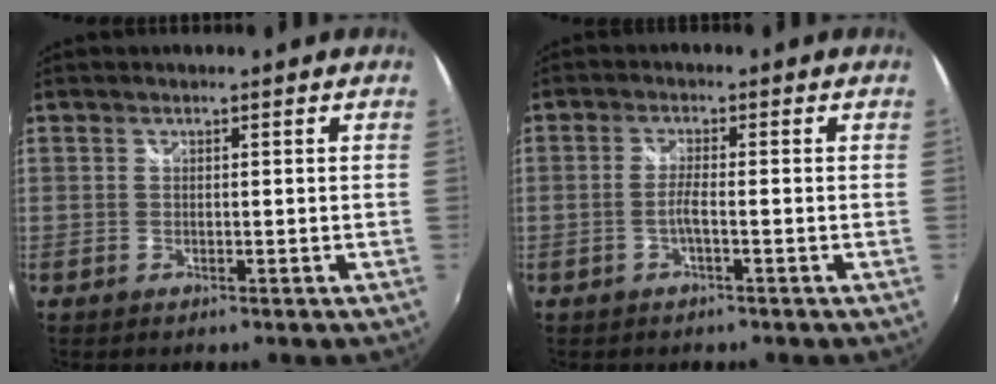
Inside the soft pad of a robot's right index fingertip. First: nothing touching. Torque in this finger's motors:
{"motor_torque": [0.05, 0.22, -0.06, 0.01]}